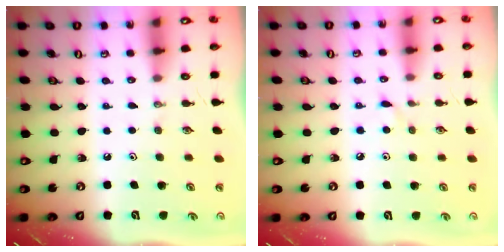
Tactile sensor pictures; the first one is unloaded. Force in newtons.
{"total": 3.6, "press": 3.6, "slide": 0.6}